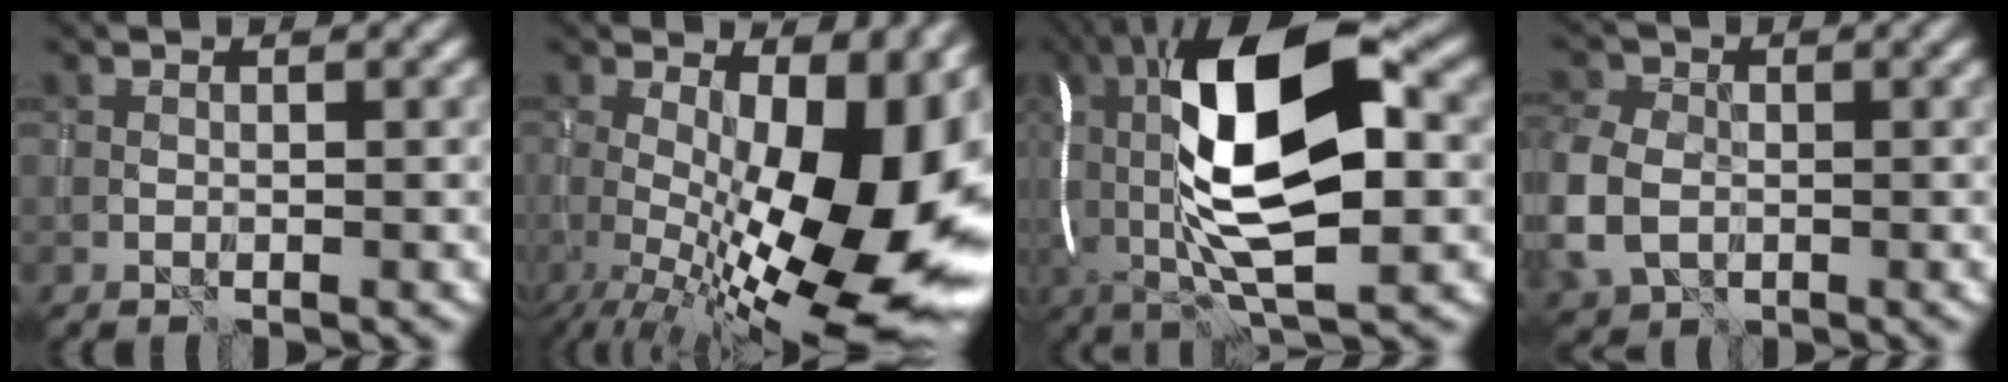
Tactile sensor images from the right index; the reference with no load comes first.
{"total": 17.0, "force": [-0.7, 7.0, 15.5], "torque": [-0.183, -0.012, 0.006]}
{"total": 17.7, "force": [1.9, 6.7, 16.3], "torque": [-0.296, 0.026, 0.019]}
{"total": 7.5, "force": [-1.5, 5.7, 4.6], "torque": [-0.126, -0.015, -0.033]}